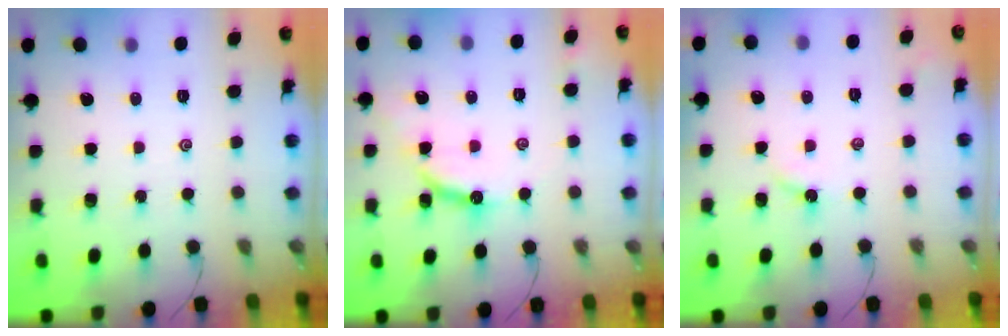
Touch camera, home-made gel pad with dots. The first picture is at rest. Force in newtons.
{"total": 10.2, "press": 10.1, "slide": 0.8}
{"total": 2.7, "press": 2.7, "slide": 0.4}